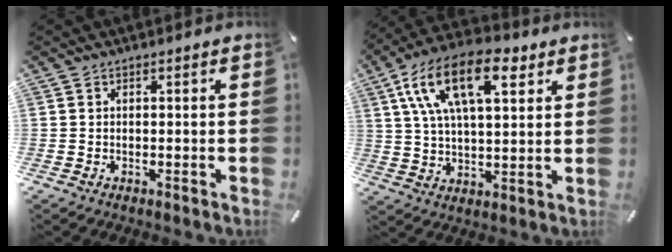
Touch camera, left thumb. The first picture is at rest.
{"total": 18.0, "force": [8.1, 8.8, 13.4], "torque": [-0.262, -0.017, 0.133]}